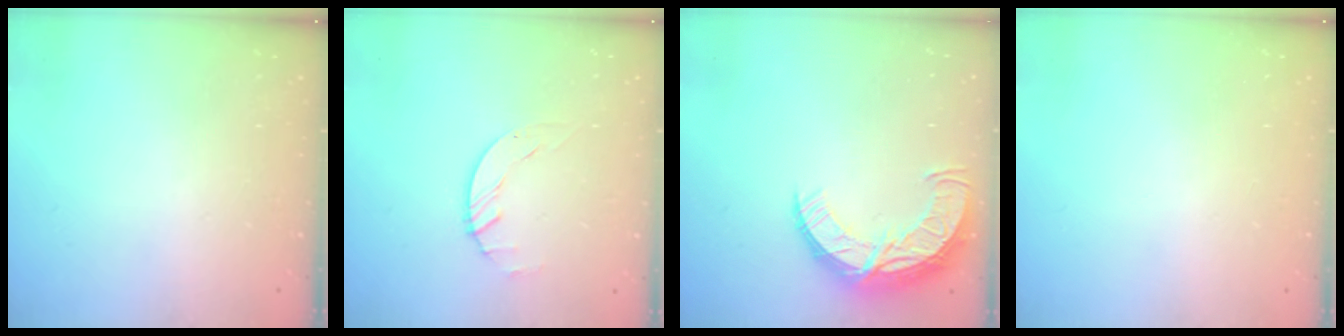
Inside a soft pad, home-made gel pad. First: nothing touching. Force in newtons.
{"total": 1.5, "press": 1.5, "slide": 0.2}
{"total": 12.4, "press": 12.4, "slide": 1.0}
{"total": 0.0}